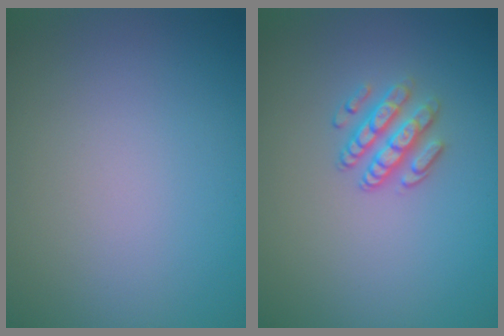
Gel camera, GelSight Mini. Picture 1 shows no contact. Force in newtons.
{"total": 2.7, "press": 2.4, "slide": 1.2}